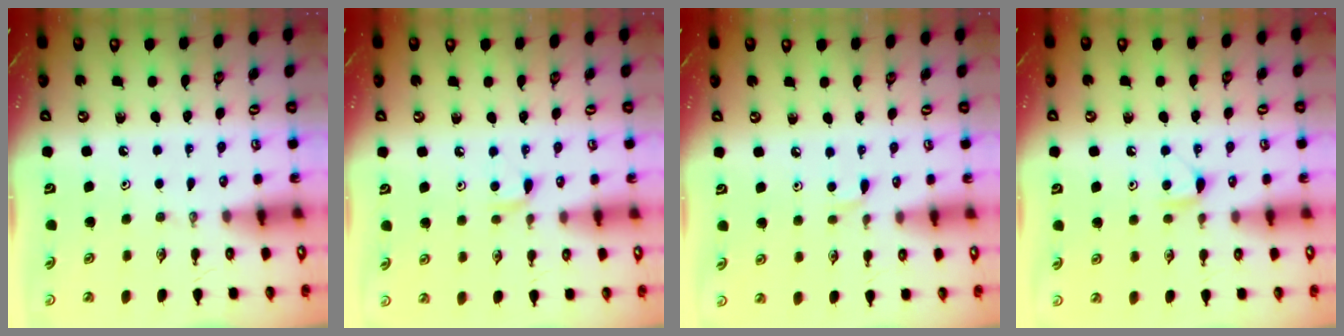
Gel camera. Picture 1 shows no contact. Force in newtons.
{"total": 5.6, "press": 5.6, "slide": 0.7}
{"total": 4.5, "press": 4.4, "slide": 0.6}
{"total": 4.3, "press": 4.3, "slide": 0.6}